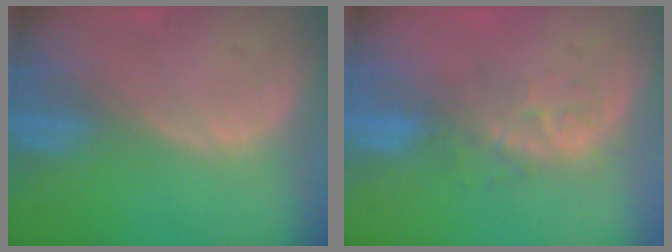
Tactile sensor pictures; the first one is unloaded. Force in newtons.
{"total": 4.1, "press": 4.0, "slide": 1.2}